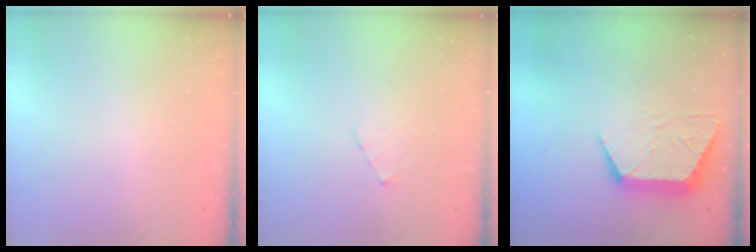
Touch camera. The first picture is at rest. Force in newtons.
{"total": 3.0, "press": 3.0, "slide": 0.3}
{"total": 11.2, "press": 11.2, "slide": 0.7}